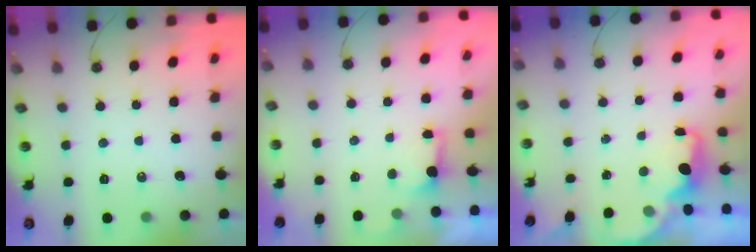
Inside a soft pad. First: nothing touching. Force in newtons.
{"total": 1.2, "press": 0.9, "slide": 0.8}
{"total": 2.0, "press": 1.8, "slide": 0.8}